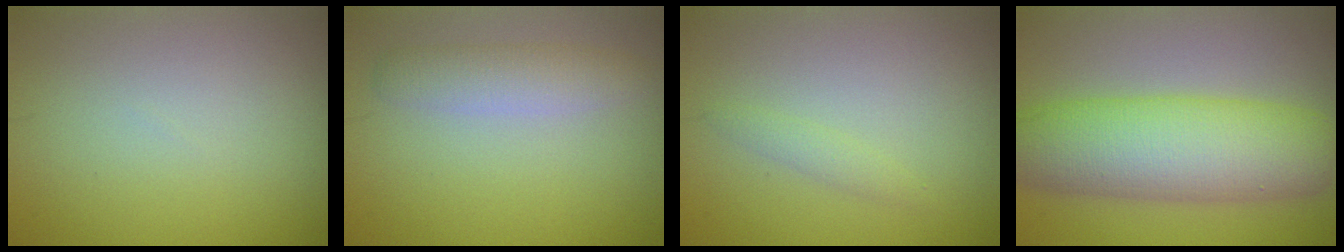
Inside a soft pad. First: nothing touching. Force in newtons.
{"total": 2.7, "press": 2.7, "slide": 0.1}
{"total": 1.0, "press": 1.0, "slide": 0.1}
{"total": 8.9, "press": 8.9, "slide": 0.1}